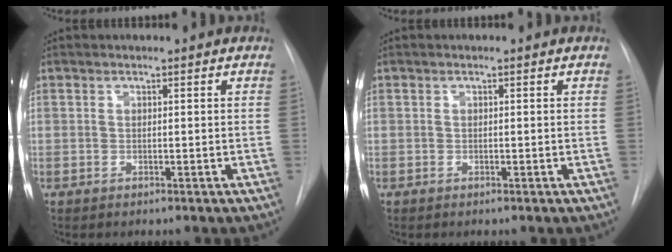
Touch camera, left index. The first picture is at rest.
{"total": 0.0}